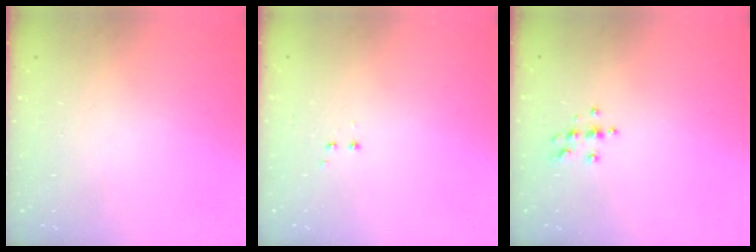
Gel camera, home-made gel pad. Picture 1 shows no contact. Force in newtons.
{"total": 1.2, "press": 1.1, "slide": 0.5}
{"total": 5.6, "press": 5.5, "slide": 0.7}